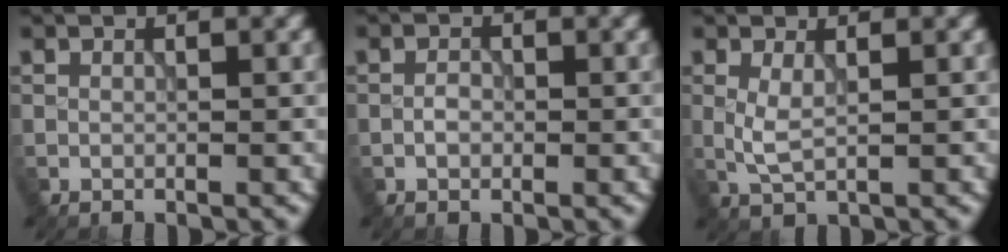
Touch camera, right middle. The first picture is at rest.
{"total": 1.1, "force": [-0.4, 0.7, 0.8], "torque": [-0.016, 0.003, -0.010]}
{"total": 2.0, "force": [0.3, 0.6, 1.9], "torque": [-0.048, -0.002, 0.008]}